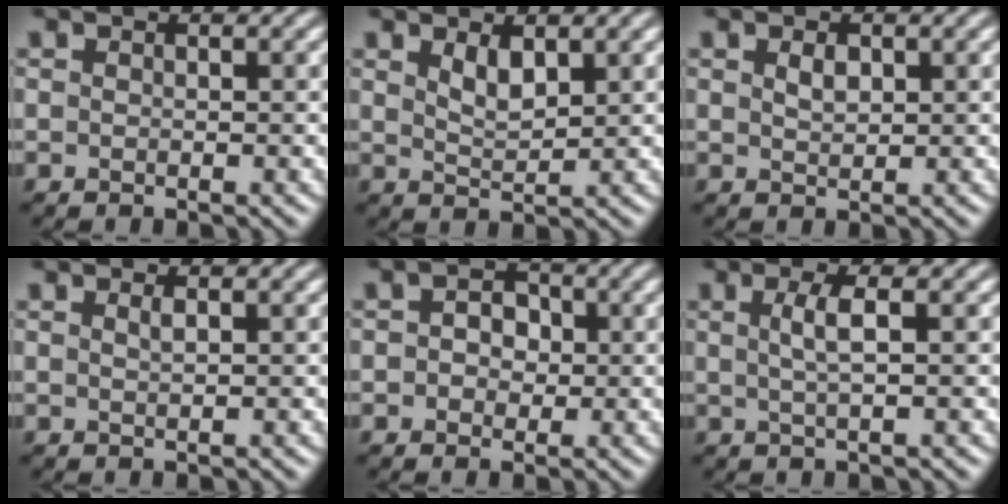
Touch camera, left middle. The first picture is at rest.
{"total": 2.0, "force": [1.2, 0.7, 1.4], "torque": [-0.029, -0.005, 0.027]}
{"total": 1.3, "force": [0.6, 0.7, 0.9], "torque": [-0.017, 0.001, 0.014]}
{"total": 0.7, "force": [0.3, 0.2, 0.6], "torque": [-0.006, 0.002, 0.005]}
{"total": 2.5, "force": [0.2, 2.1, 1.5], "torque": [-0.012, 0.007, -0.012]}
{"total": 2.4, "force": [0.4, 0.6, 2.3], "torque": [-0.042, 0.003, 0.006]}